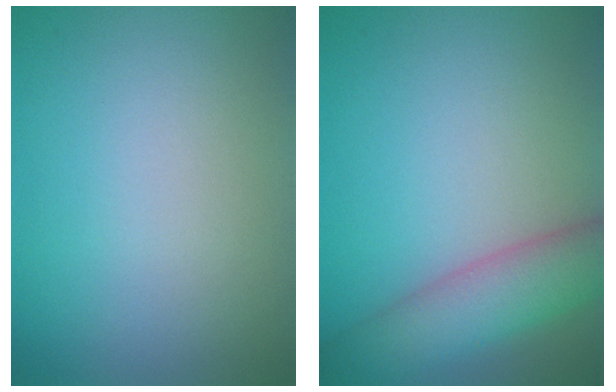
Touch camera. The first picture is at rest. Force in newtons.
{"total": 5.7, "press": 5.7, "slide": 0.2}